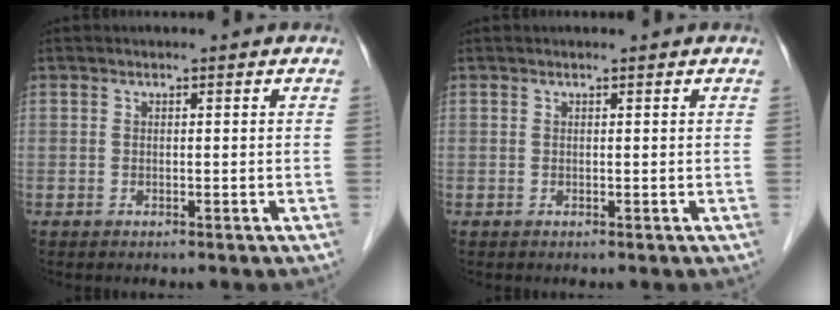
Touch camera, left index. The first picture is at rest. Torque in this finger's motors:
{"motor_torque": [0.32, 0.04, 0.00, -0.01]}